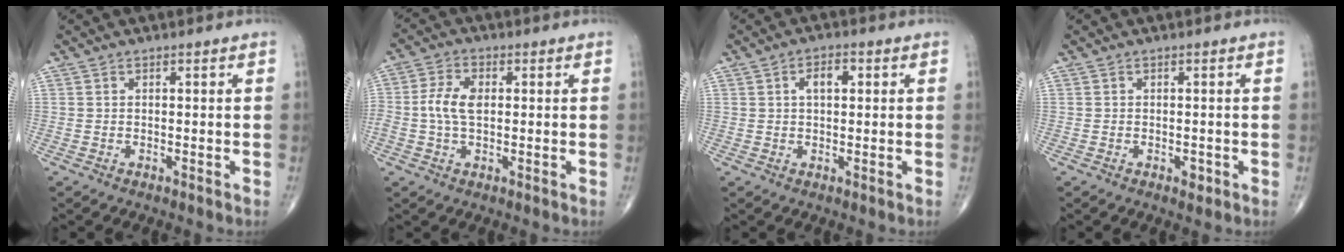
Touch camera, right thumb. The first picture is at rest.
{"total": 5.6, "force": [0.1, 3.3, 4.6], "torque": [-0.100, 0.011, -0.001]}
{"total": 3.6, "force": [1.0, 2.0, 2.9], "torque": [-0.044, 0.007, 0.014]}
{"total": 1.4, "force": [-0.6, 0.9, 1.0], "torque": [-0.007, 0.000, -0.008]}